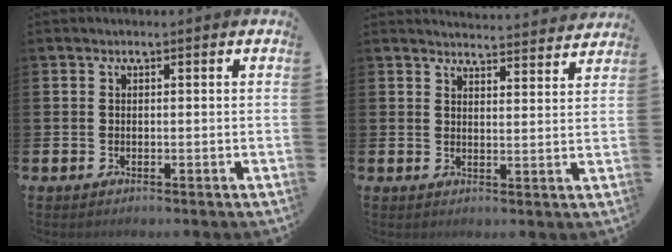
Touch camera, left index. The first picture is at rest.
{"total": 4.0, "force": [4.0, 0.0, 0.0], "torque": [0.001, -0.031, 0.069]}